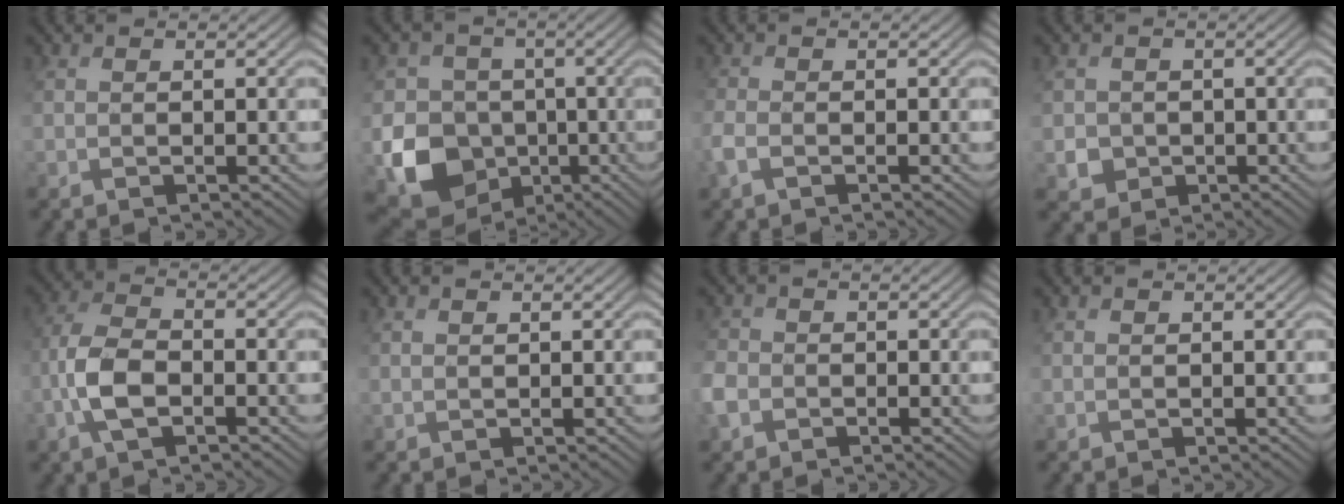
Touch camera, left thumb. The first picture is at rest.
{"total": 9.7, "force": [-1.9, 8.9, 3.5], "torque": [-0.084, -0.025, -0.041]}
{"total": 1.1, "force": [-0.8, 0.5, 0.6], "torque": [-0.024, -0.002, -0.021]}
{"total": 2.2, "force": [0.0, 2.2, -0.4], "torque": [0.005, -0.001, 0.004]}
{"total": 5.3, "force": [-1.8, 2.6, 4.3], "torque": [-0.102, 0.011, -0.044]}
{"total": 1.0, "force": [0.7, 0.4, -0.6], "torque": [0.008, 0.004, 0.016]}
{"total": 2.2, "force": [-1.1, 1.9, 0.4], "torque": [-0.023, 0.003, -0.032]}
{"total": 1.0, "force": [0.6, 0.0, -0.8], "torque": [0.014, 0.004, 0.016]}